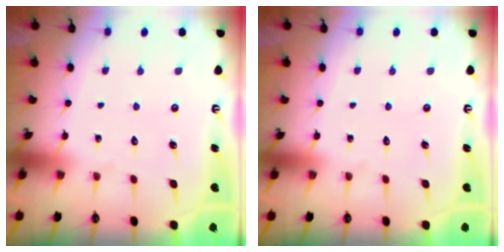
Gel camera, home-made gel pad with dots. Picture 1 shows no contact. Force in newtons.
{"total": 0.0}